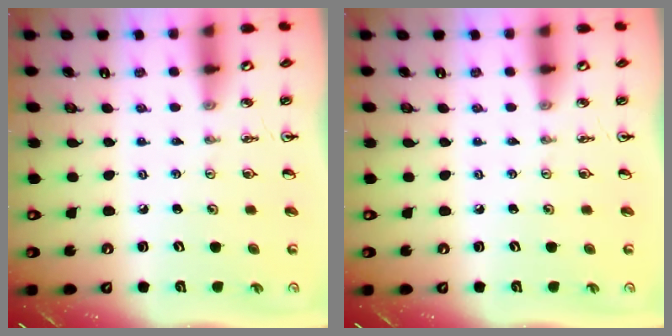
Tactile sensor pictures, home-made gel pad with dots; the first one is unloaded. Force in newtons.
{"total": 0.0}